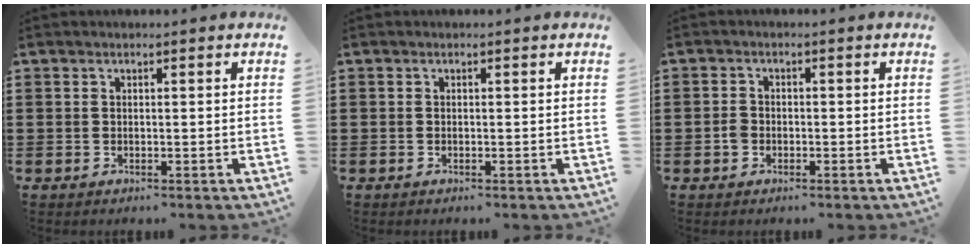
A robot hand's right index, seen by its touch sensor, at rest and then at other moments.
{"total": 0.0}
{"total": 1.6, "force": [-0.7, 1.2, 0.8], "torque": [-0.018, 0.002, -0.014]}